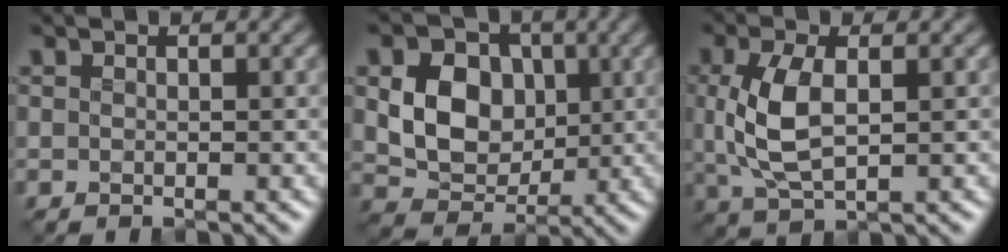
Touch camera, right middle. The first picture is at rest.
{"total": 7.2, "force": [0.5, 5.6, 4.5], "torque": [-0.082, -0.002, 0.000]}
{"total": 5.1, "force": [0.0, 2.4, 4.5], "torque": [-0.106, 0.000, 0.005]}